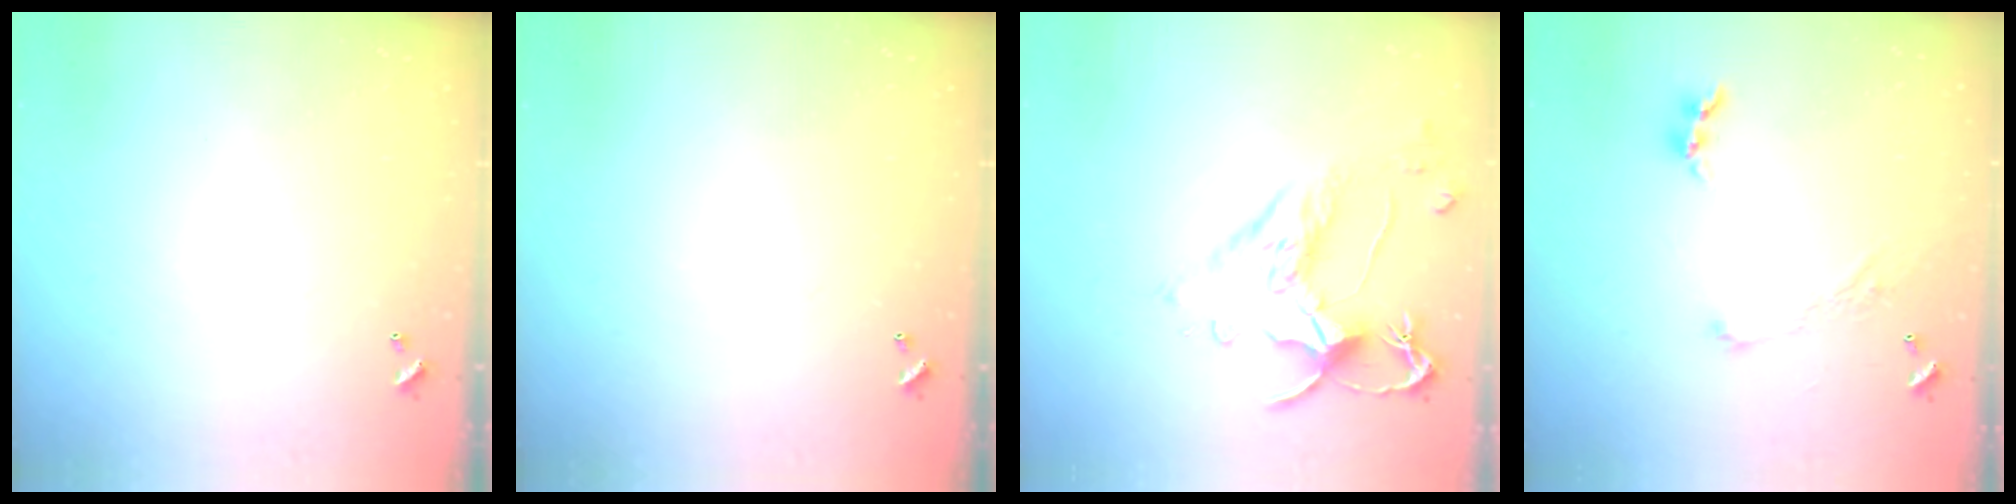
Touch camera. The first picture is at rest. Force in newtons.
{"total": 0.0}
{"total": 2.5, "press": 2.1, "slide": 1.4}
{"total": 2.9, "press": 2.8, "slide": 0.4}